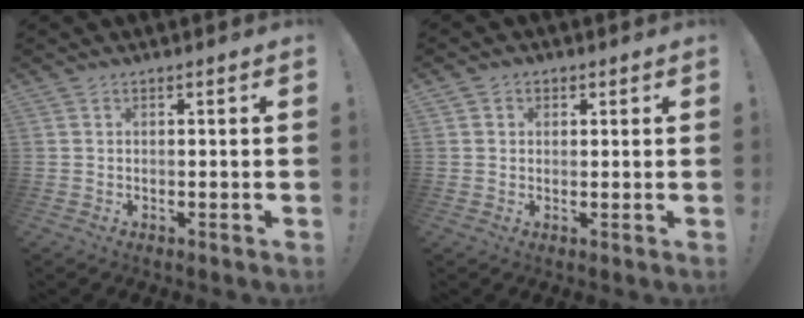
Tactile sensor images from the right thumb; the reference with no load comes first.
{"total": 1.8, "force": [0.4, 1.7, 0.5], "torque": [0.004, -0.001, 0.005]}